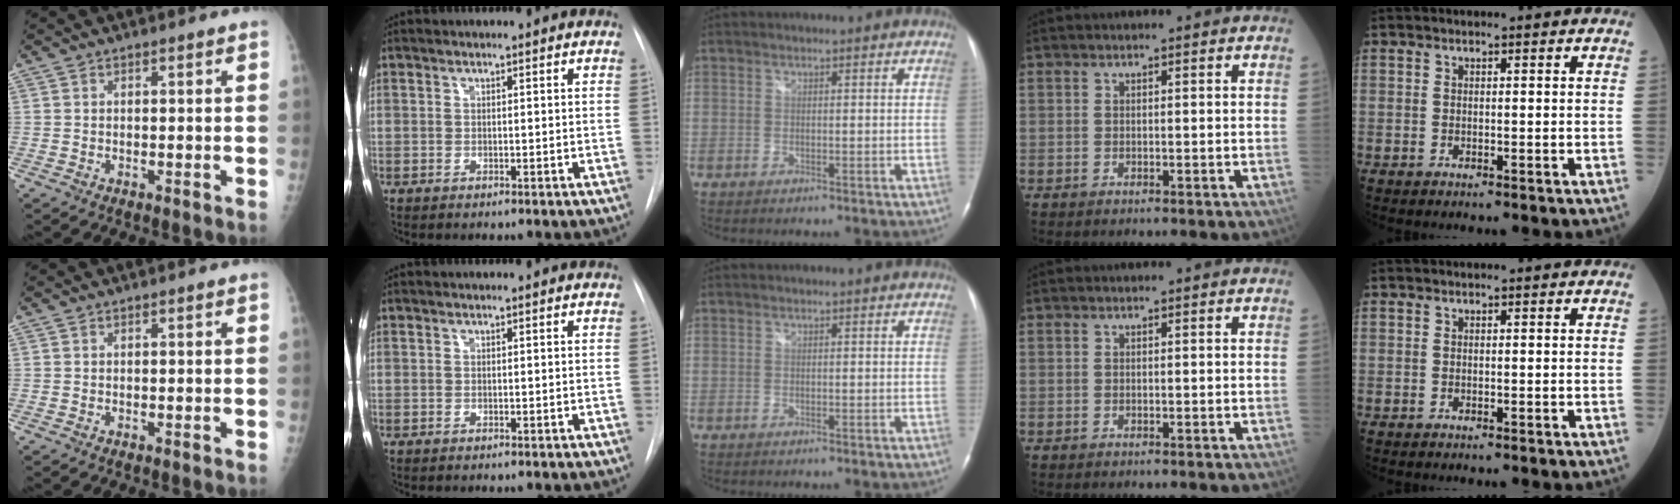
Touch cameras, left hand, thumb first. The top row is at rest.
{}